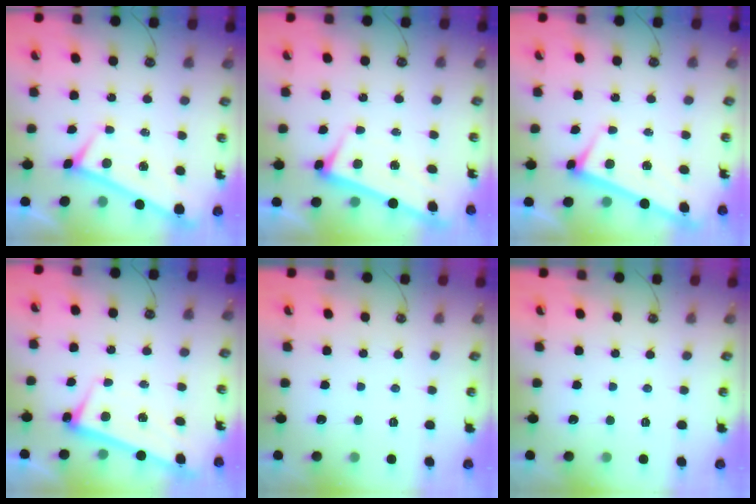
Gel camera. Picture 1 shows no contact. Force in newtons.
{"total": 2.9, "press": 2.9, "slide": 0.4}
{"total": 2.9, "press": 2.9, "slide": 0.1}
{"total": 2.6, "press": 2.4, "slide": 0.9}
{"total": 0.0}
{"total": 0.0}